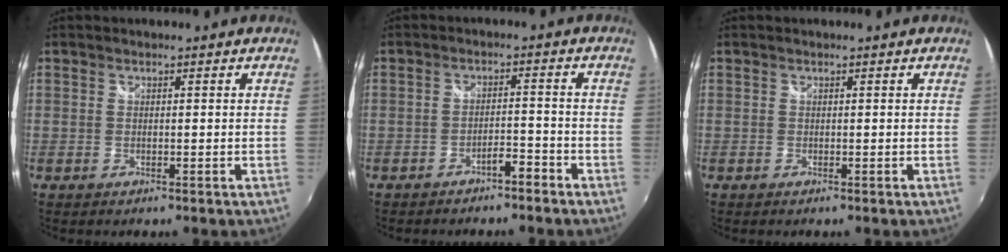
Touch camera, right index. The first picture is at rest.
{"total": 3.2, "force": [-2.8, 0.6, 1.5], "torque": [-0.031, 0.006, -0.041]}
{"total": 0.0}